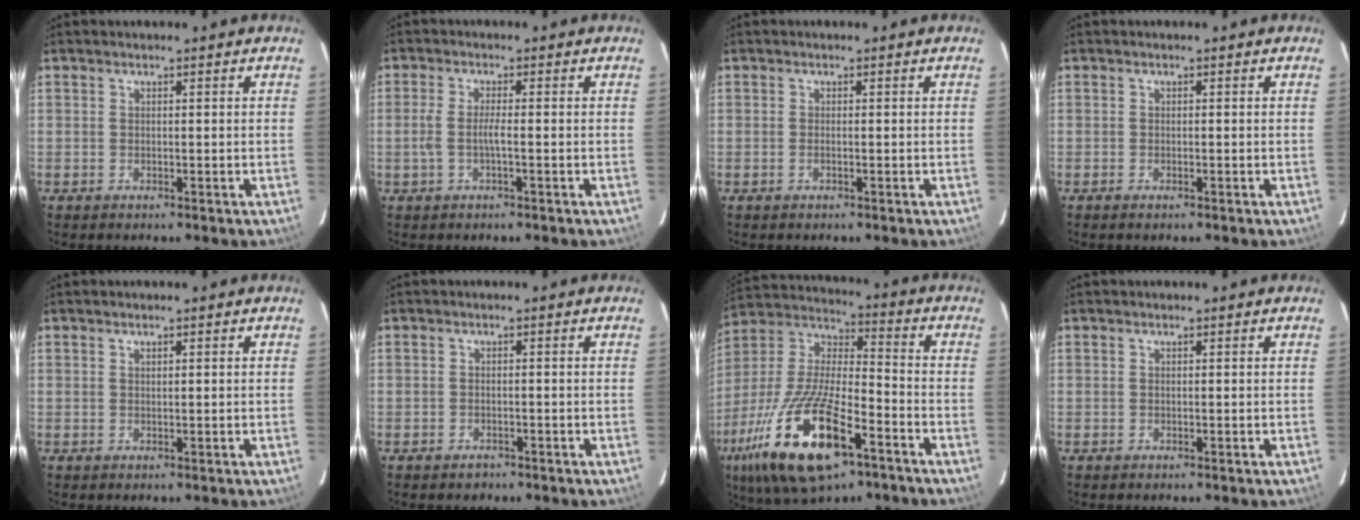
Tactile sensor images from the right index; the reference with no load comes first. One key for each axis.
{"total": 2.9, "fx": -0.9, "fy": 0.0, "fz": 2.8, "tx": -0.059, "ty": 0.001, "tz": -0.017}
{"total": 0.6, "fx": -0.3, "fy": 0.0, "fz": 0.6, "tx": -0.011, "ty": 0.002, "tz": -0.007}
{"total": 0.5, "fx": -0.4, "fy": 0.1, "fz": 0.3, "tx": -0.007, "ty": 0.000, "tz": -0.009}
{"total": 0.5, "fx": 0.3, "fy": 0.1, "fz": 0.4, "tx": -0.007, "ty": 0.003, "tz": 0.007}
{"total": 1.6, "fx": -1.2, "fy": 1.1, "fz": 0.2, "tx": -0.006, "ty": 0.003, "tz": -0.015}
{"total": 23.2, "fx": -12.0, "fy": 8.1, "fz": 18.1, "tx": -0.367, "ty": -0.040, "tz": -0.219}
{"total": 0.0}